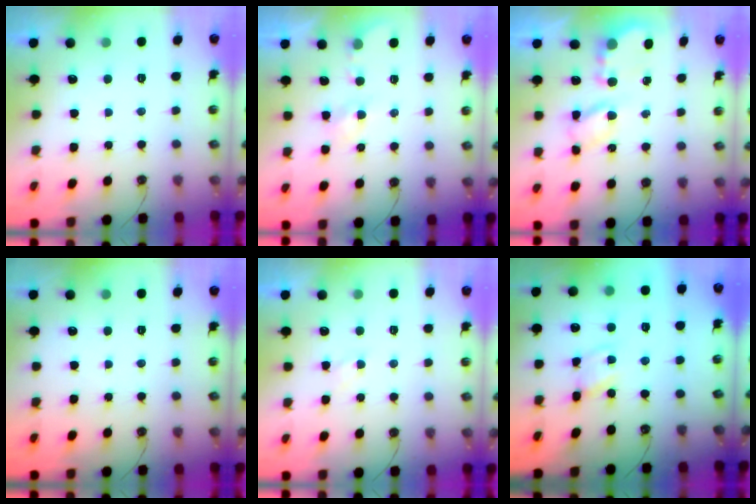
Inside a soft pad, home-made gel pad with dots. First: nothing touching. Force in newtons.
{"total": 3.9, "press": 3.8, "slide": 0.6}
{"total": 5.6, "press": 5.6, "slide": 0.3}
{"total": 0.0}
{"total": 3.2, "press": 3.1, "slide": 0.4}
{"total": 3.1, "press": 3.1, "slide": 0.1}